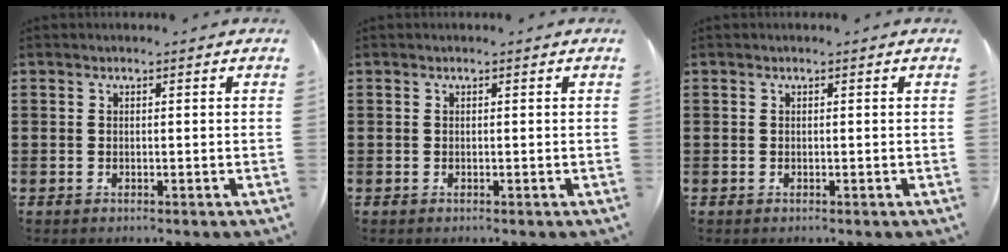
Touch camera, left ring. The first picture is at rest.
{"total": 0.0}
{"total": 0.0}